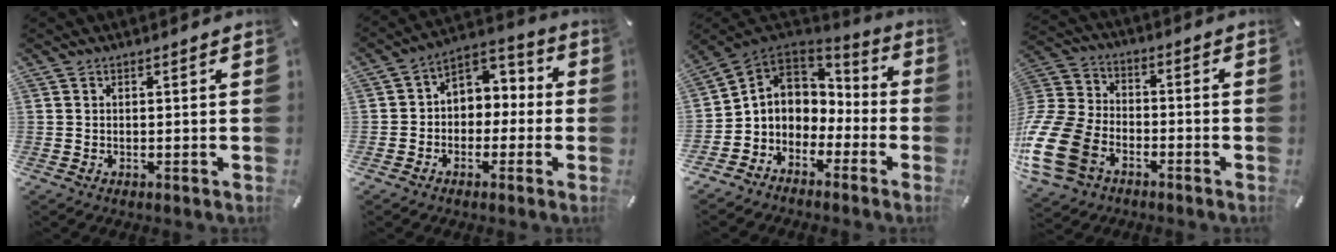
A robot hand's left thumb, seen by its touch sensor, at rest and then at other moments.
{"total": 6.0, "force": [-0.9, 5.8, 1.2], "torque": [-0.022, 0.008, -0.019]}
{"total": 6.6, "force": [-1.0, 6.5, 0.6], "torque": [-0.033, -0.005, -0.014]}
{"total": 16.9, "force": [-7.8, 11.9, 9.1], "torque": [-0.205, 0.047, -0.144]}